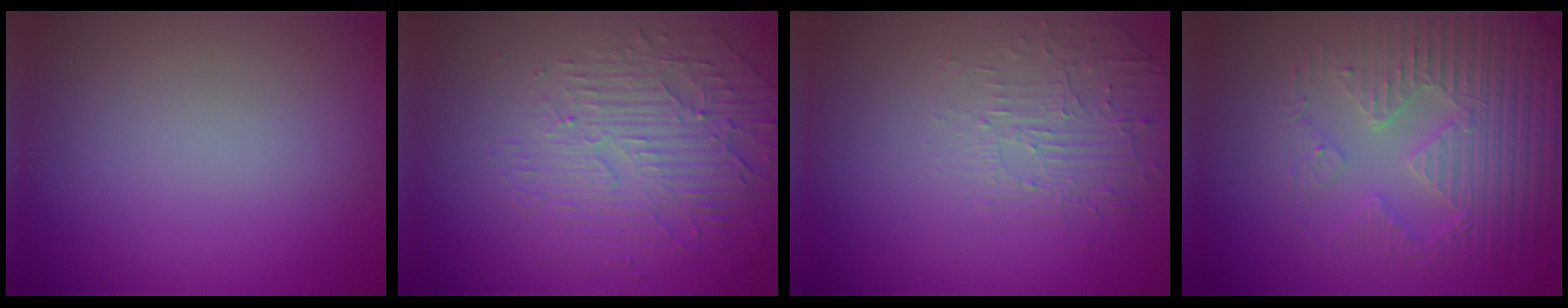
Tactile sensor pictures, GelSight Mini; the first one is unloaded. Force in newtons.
{"total": 5.1, "press": 3.3, "slide": 3.9}
{"total": 1.9, "press": 0.8, "slide": 1.7}
{"total": 4.4, "press": 4.3, "slide": 0.7}